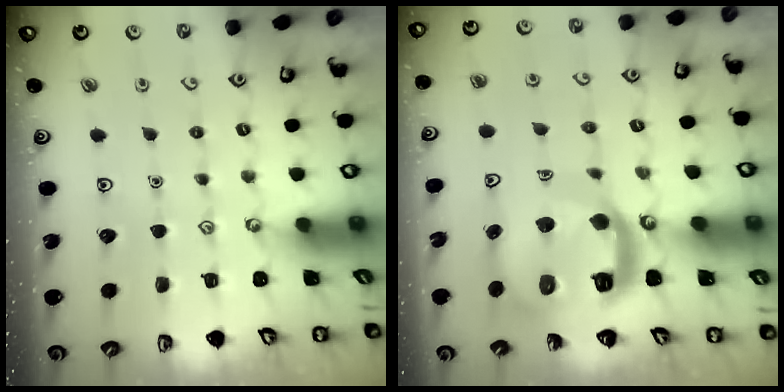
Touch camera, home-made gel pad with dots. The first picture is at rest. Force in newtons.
{"total": 14.6, "press": 14.4, "slide": 1.8}